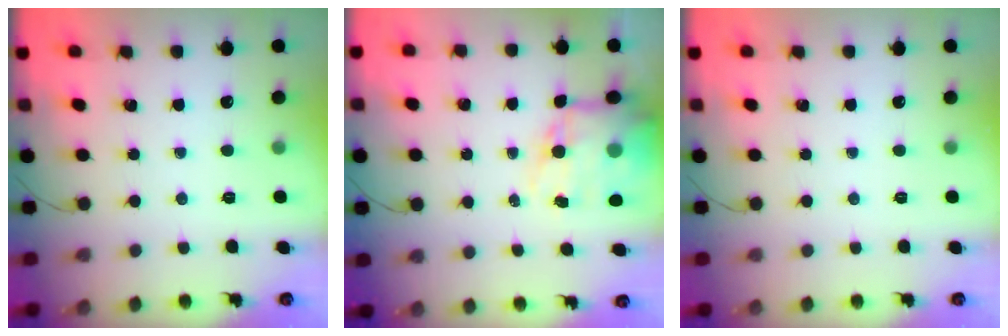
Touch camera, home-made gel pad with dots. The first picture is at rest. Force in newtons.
{"total": 15.6, "press": 15.1, "slide": 3.8}
{"total": 0.0}